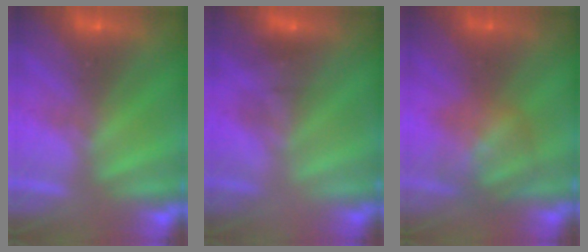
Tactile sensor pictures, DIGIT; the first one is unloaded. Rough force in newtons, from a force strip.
{"total": 1.6}
{"total": 3.2}